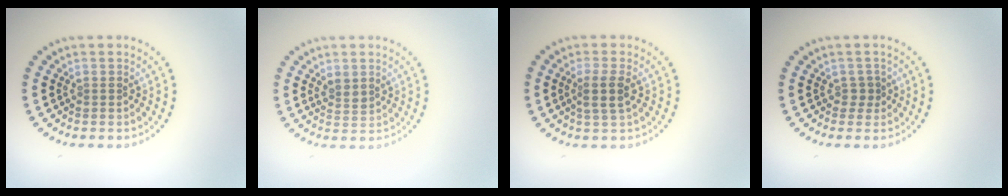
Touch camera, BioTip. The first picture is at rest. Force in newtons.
{"total": 1.5, "press": 1.4, "slide": 0.6}
{"total": 2.2, "press": 1.9, "slide": 1.1}
{"total": 1.0, "press": 0.8, "slide": 0.5}